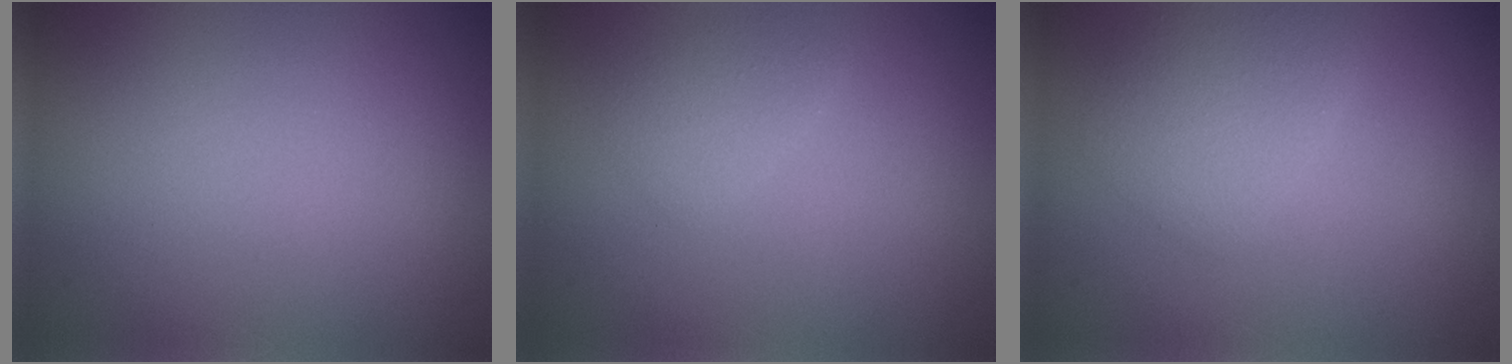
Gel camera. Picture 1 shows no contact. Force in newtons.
{"total": 1.3, "press": 1.3, "slide": 0.0}
{"total": 2.4, "press": 2.4, "slide": 0.1}